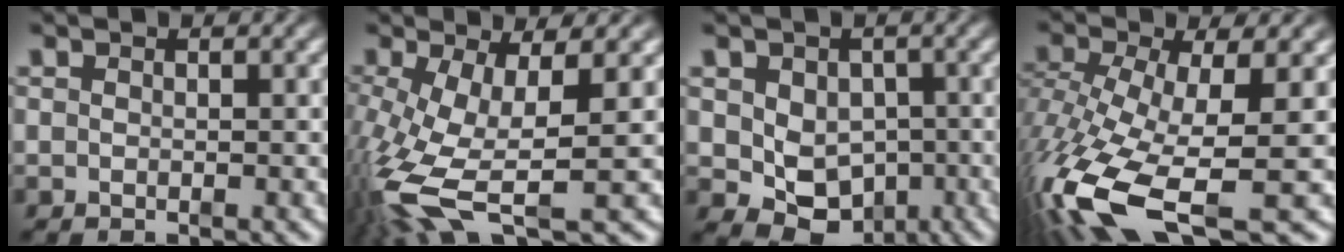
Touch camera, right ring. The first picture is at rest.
{"total": 9.0, "force": [-3.0, 5.0, 6.9], "torque": [-0.166, -0.054, -0.018]}
{"total": 5.9, "force": [-2.0, 4.6, 3.0], "torque": [-0.054, -0.046, -0.015]}
{"total": 9.2, "force": [-4.2, 3.9, 7.2], "torque": [-0.181, -0.069, -0.030]}